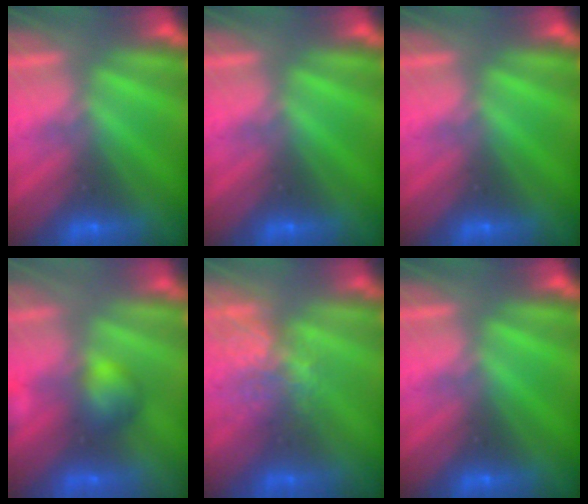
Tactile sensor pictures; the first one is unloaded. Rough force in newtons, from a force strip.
{"total": 0.0}
{"total": 0.0}
{"total": 2.9}
{"total": 3.7}
{"total": 0.0}